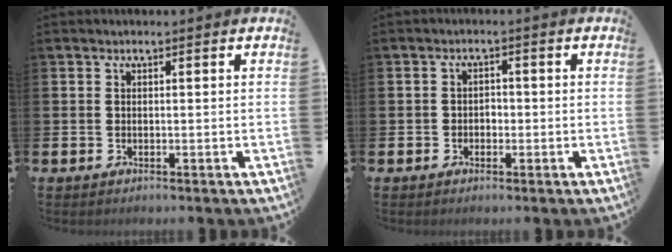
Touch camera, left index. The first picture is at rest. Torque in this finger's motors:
{"motor_torque": [-0.08, -0.04, -0.03, -0.01]}